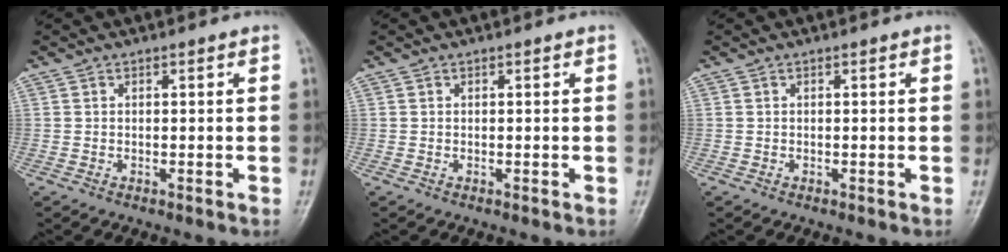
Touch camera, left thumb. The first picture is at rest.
{"total": 0.0}
{"total": 0.0}